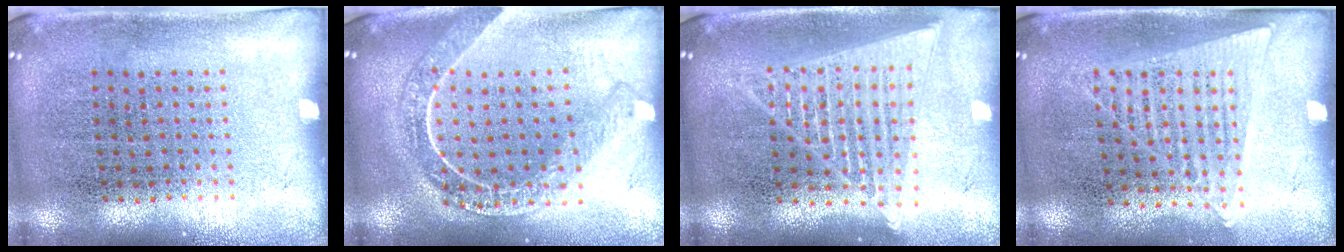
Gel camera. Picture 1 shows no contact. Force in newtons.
{"total": 2.2, "press": 1.9, "slide": 1.1}
{"total": 1.8, "press": 1.6, "slide": 0.8}
{"total": 1.2, "press": 1.1, "slide": 0.5}